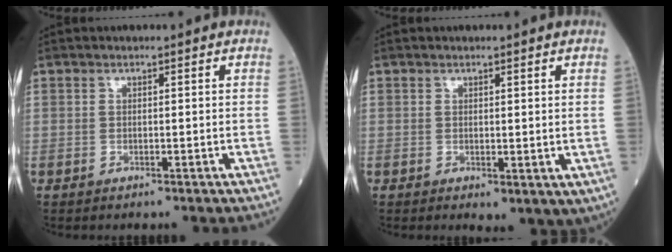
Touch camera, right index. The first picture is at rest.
{"total": 3.1, "force": [0.2, 1.7, 2.6], "torque": [-0.037, -0.012, 0.013]}